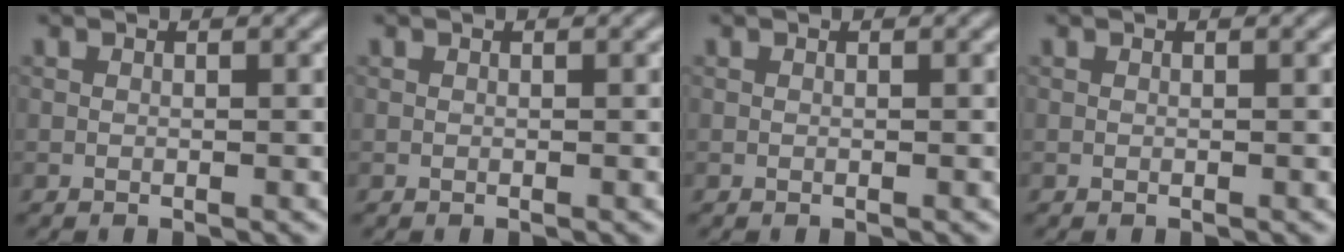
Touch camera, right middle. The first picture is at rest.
{"total": 0.0}
{"total": 0.0}
{"total": 0.0}